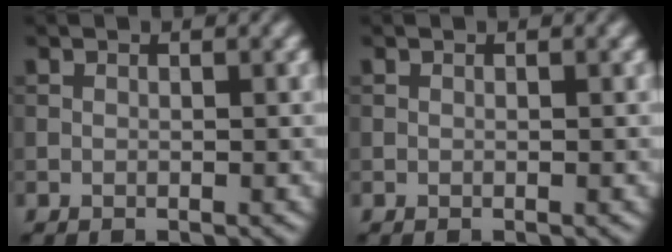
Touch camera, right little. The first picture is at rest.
{"total": 0.0}